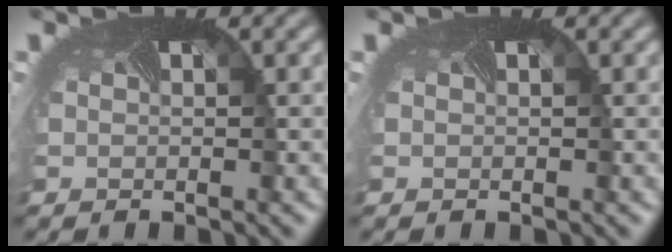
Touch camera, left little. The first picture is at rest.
{"total": 0.0}